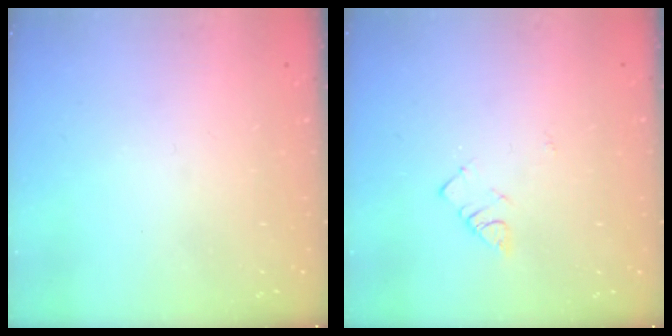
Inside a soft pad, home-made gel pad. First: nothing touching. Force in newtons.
{"total": 2.8, "press": 2.7, "slide": 0.4}